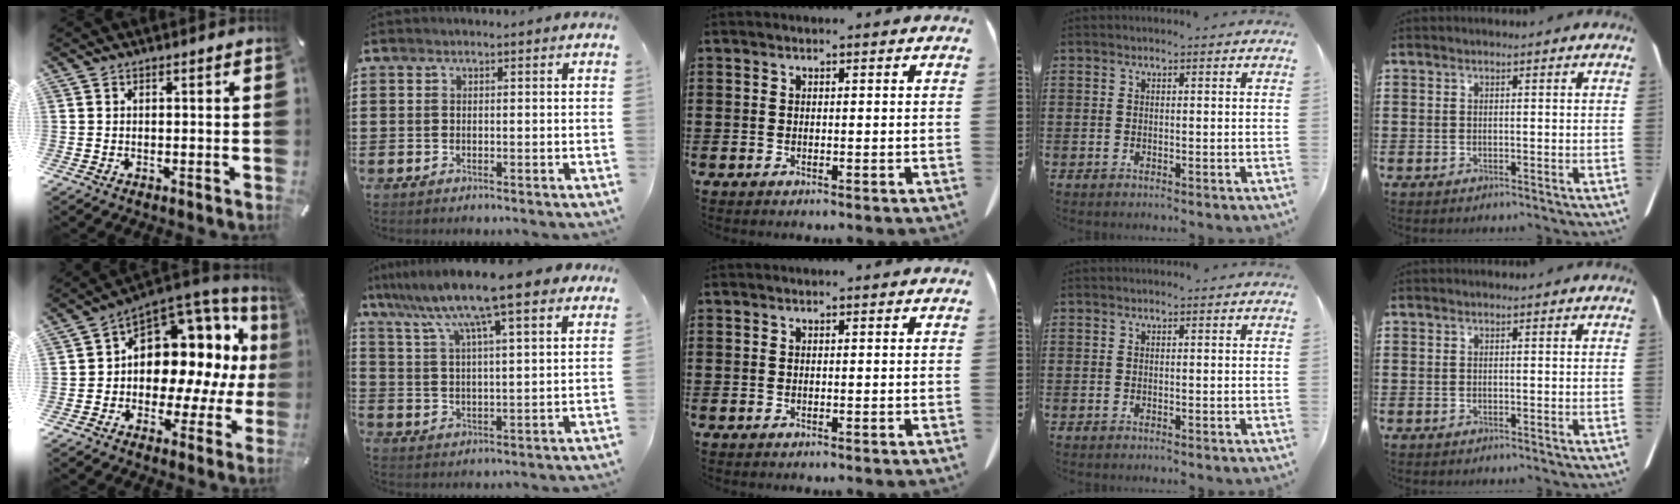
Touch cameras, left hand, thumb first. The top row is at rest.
{"thumb": {"total": 12.1, "force": [3.9, 9.1, 6.9], "torque": [-0.086, -0.061, 0.067]}, "index": {"total": 11.7, "force": [8.9, 1.1, 7.5], "torque": [-0.167, -0.034, 0.148]}}